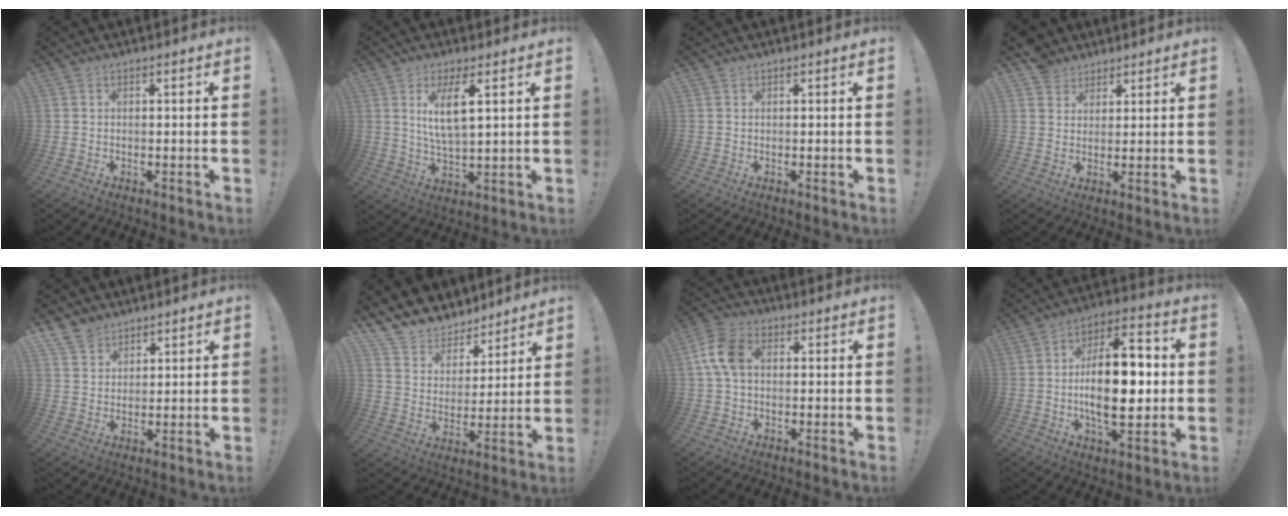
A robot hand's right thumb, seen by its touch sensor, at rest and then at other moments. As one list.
[{"total": 8.8, "force": [3.6, 2.2, 7.7], "torque": [-0.143, -0.012, 0.060]}, {"total": 0.0}, {"total": 5.8, "force": [4.4, 3.8, 0.3], "torque": [-0.011, -0.026, 0.087]}, {"total": 6.5, "force": [5.3, 3.6, 0.9], "torque": [-0.020, -0.035, 0.105]}, {"total": 9.9, "force": [8.3, 5.5, 0.7], "torque": [-0.031, -0.072, 0.160]}, {"total": 9.1, "force": [1.2, 6.1, 6.6], "torque": [-0.140, 0.015, 0.026]}, {"total": 19.5, "force": [-1.2, 9.3, 17.1], "torque": [-0.283, 0.006, -0.024]}]